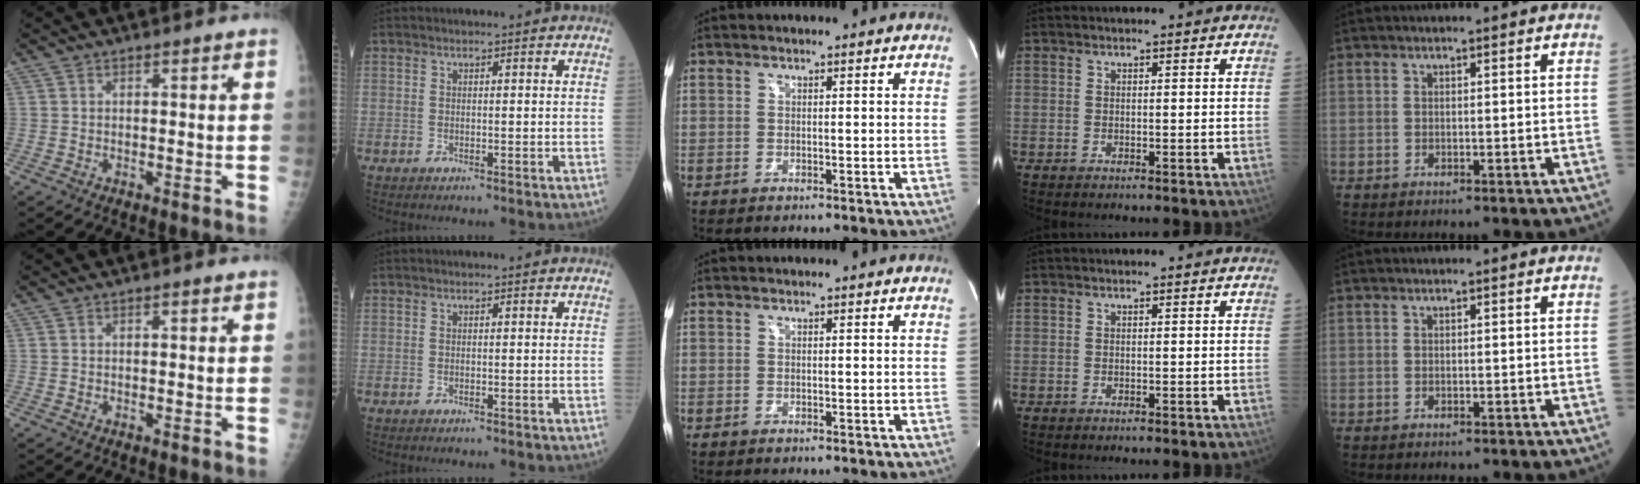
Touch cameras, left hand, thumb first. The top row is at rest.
{}